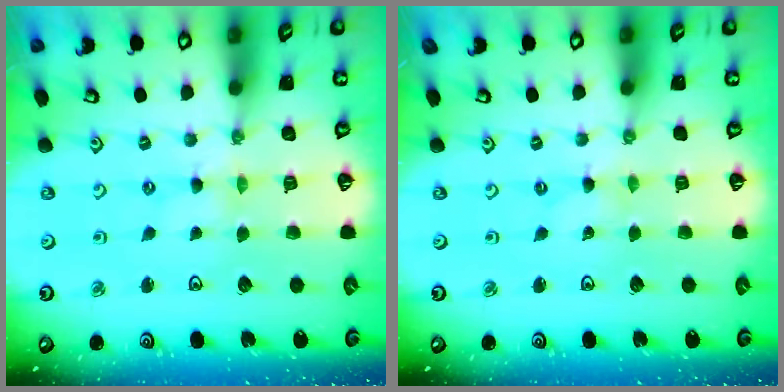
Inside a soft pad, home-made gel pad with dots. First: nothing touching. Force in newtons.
{"total": 0.0}